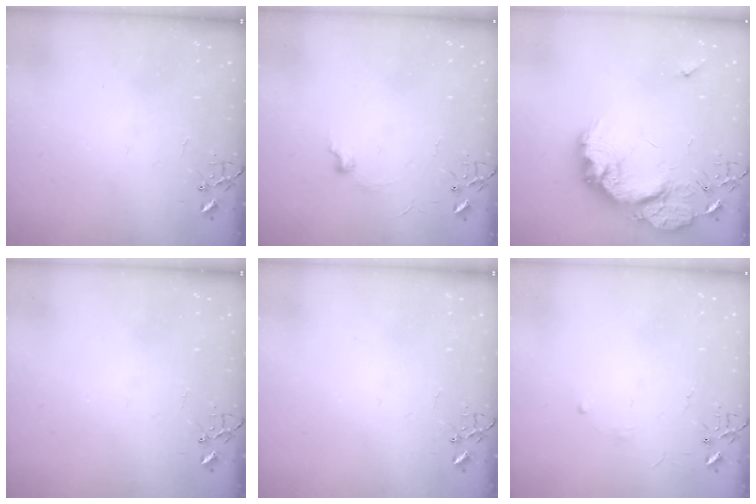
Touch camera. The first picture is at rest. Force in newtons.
{"total": 5.3, "press": 5.2, "slide": 0.7}
{"total": 19.6, "press": 19.6, "slide": 1.3}
{"total": 0.0}
{"total": 0.0}
{"total": 2.9, "press": 2.8, "slide": 0.5}